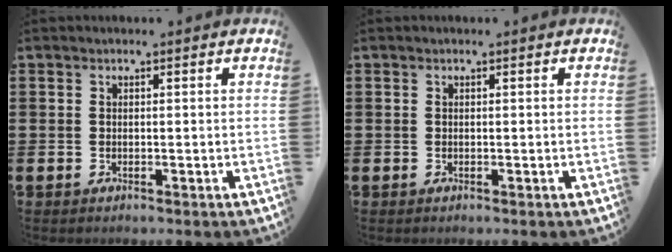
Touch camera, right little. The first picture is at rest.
{"total": 0.0}